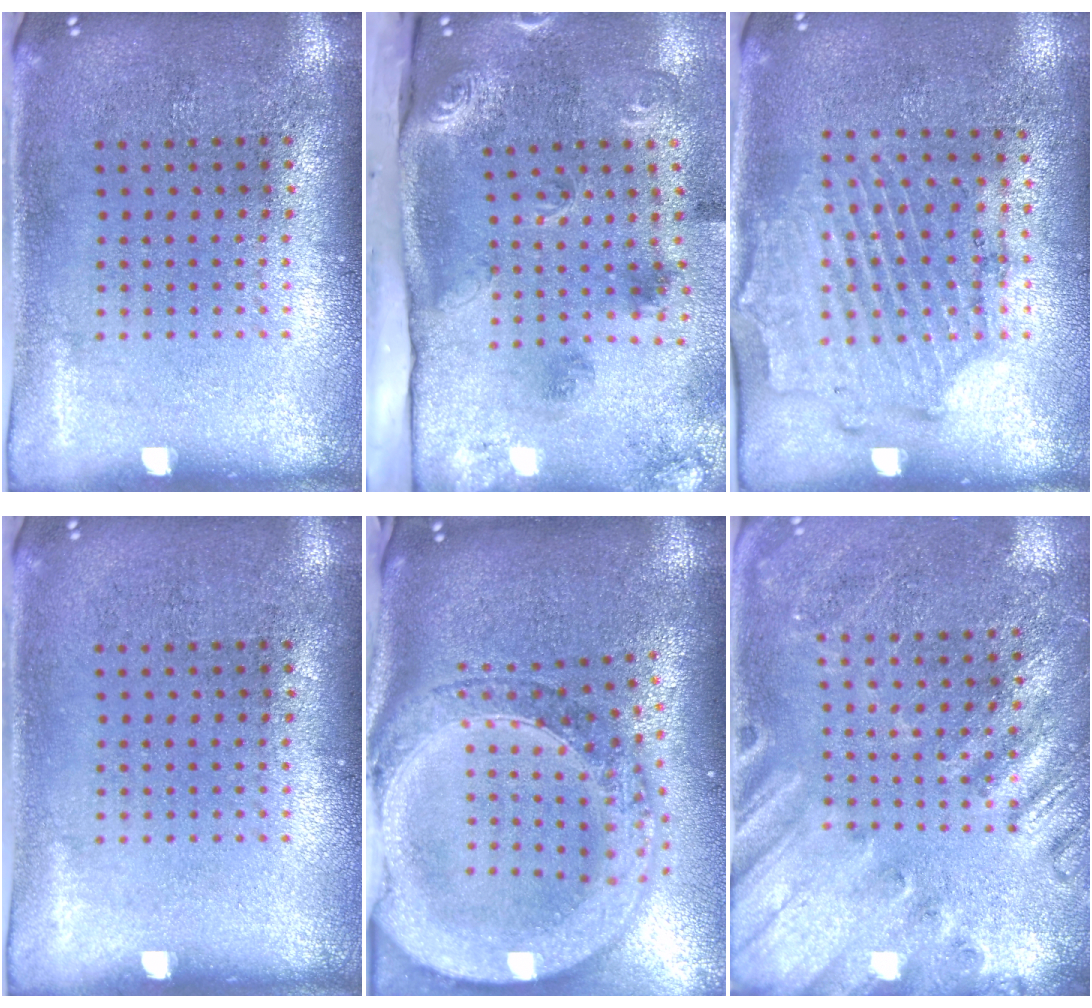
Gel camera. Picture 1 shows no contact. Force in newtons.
{"total": 3.2, "press": 2.0, "slide": 2.5}
{"total": 1.7, "press": 1.4, "slide": 0.9}
{"total": 0.0}
{"total": 4.0, "press": 3.1, "slide": 2.5}
{"total": 2.3, "press": 2.2, "slide": 0.7}